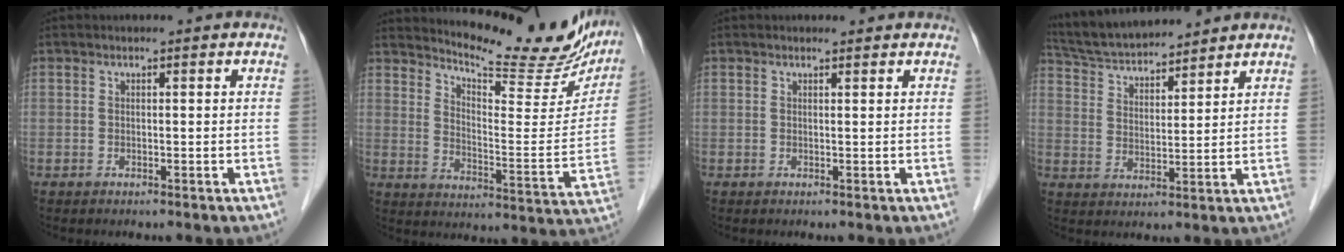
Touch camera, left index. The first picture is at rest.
{"total": 18.6, "force": [17.2, 3.7, 6.2], "torque": [-0.087, -0.054, 0.220]}
{"total": 0.9, "force": [0.8, 0.3, 0.0], "torque": [-0.011, 0.001, 0.012]}
{"total": 12.7, "force": [11.9, 2.0, 3.9], "torque": [-0.078, 0.026, 0.214]}